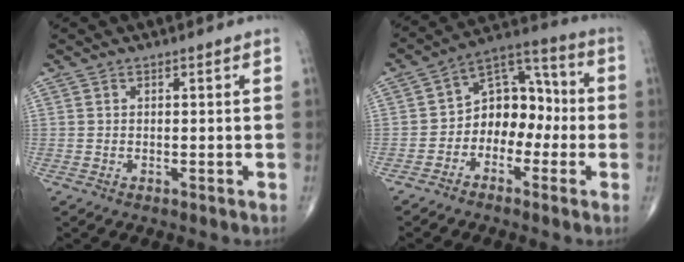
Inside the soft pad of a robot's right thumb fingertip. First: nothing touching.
{"total": 10.7, "force": [-2.2, 7.8, 7.0], "torque": [-0.068, 0.049, -0.053]}